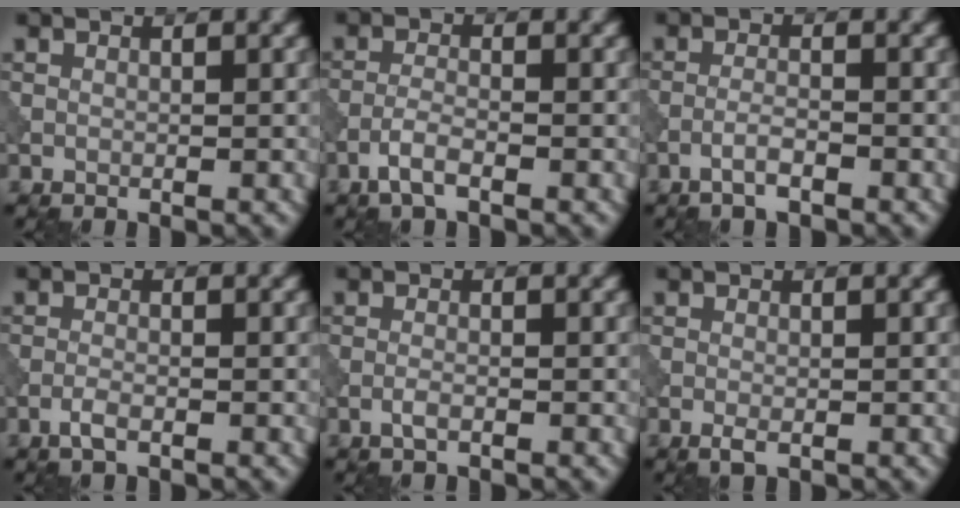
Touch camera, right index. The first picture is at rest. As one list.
[{"total": 2.3, "force": [-1.5, 0.6, 1.7], "torque": [-0.038, 0.004, -0.035]}, {"total": 1.9, "force": [-1.2, 0.3, 1.4], "torque": [-0.025, 0.007, -0.027]}, {"total": 1.5, "force": [-0.9, 0.4, 1.1], "torque": [-0.025, 0.001, -0.022]}, {"total": 1.1, "force": [-0.7, 0.3, 0.9], "torque": [-0.021, 0.001, -0.017]}, {"total": 1.2, "force": [-0.6, 0.4, 0.9], "torque": [-0.021, -0.004, -0.012]}]